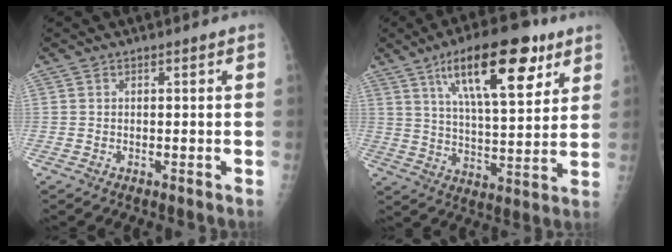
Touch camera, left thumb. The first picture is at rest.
{"total": 19.3, "force": [10.1, 6.9, 14.9], "torque": [-0.204, -0.033, 0.165]}